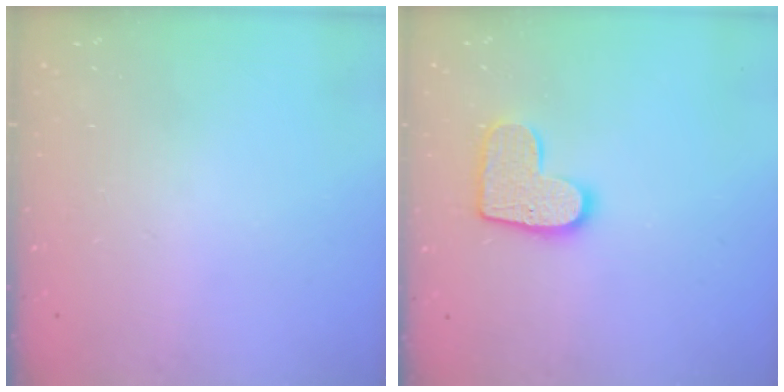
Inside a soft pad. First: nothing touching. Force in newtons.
{"total": 11.6, "press": 11.6, "slide": 0.6}